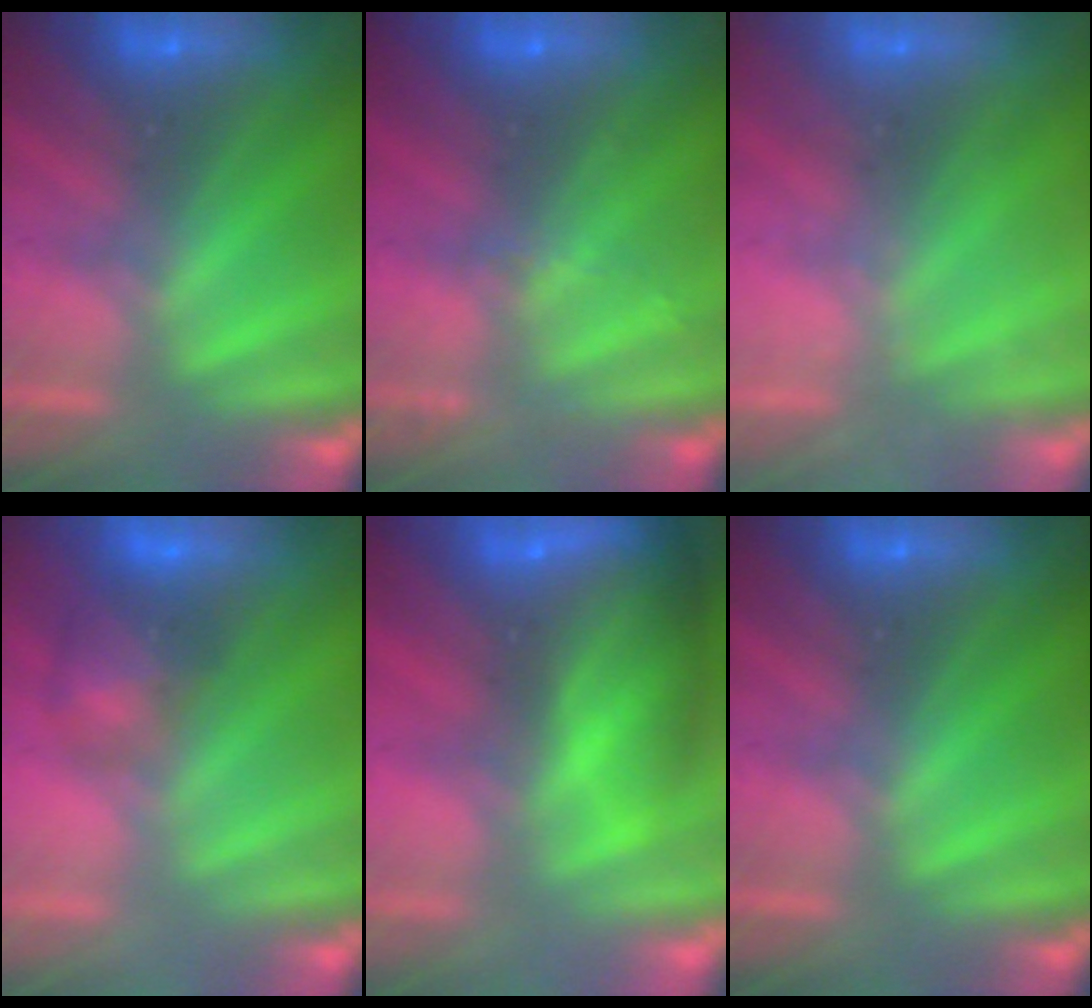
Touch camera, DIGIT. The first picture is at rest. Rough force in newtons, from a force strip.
{"total": 2.0}
{"total": 2.0}
{"total": 2.7}
{"total": 10.8}
{"total": 0.0}